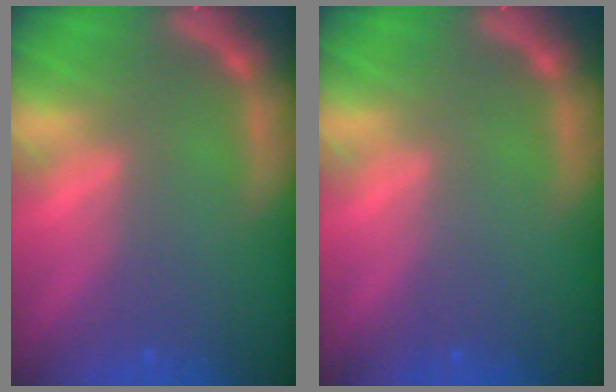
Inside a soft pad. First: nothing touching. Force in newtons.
{"total": 0.0}